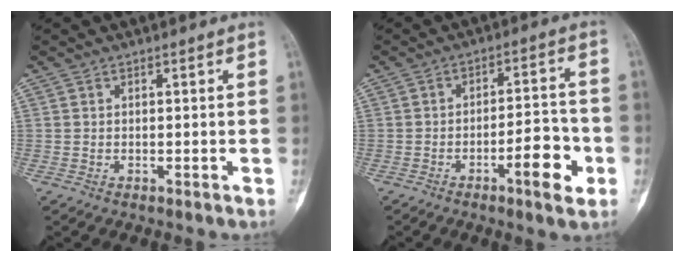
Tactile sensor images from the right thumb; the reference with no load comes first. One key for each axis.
{"total": 8.9, "fx": -3.8, "fy": 2.6, "fz": 7.7, "tx": -0.100, "ty": 0.026, "tz": -0.057}